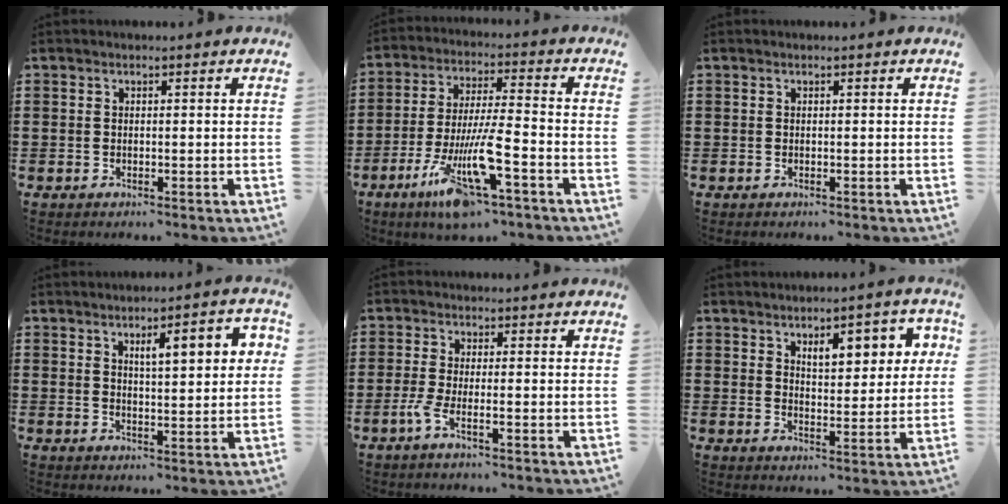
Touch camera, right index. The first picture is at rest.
{"total": 12.2, "force": [-6.8, 1.5, 10.1], "torque": [-0.214, -0.019, -0.130]}
{"total": 0.0}
{"total": 6.1, "force": [2.3, 1.7, 5.3], "torque": [-0.083, -0.001, 0.031]}
{"total": 2.8, "force": [-1.5, 0.3, 2.4], "torque": [-0.063, -0.007, -0.035]}
{"total": 6.3, "force": [3.1, 2.8, 4.8], "torque": [-0.070, -0.002, 0.046]}